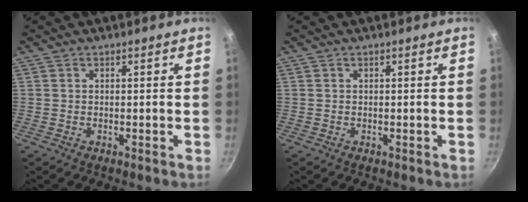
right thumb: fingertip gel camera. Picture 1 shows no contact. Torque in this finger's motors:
{"motor_torque": [-0.14, -0.11, 0.00, 0.00, 0.02]}